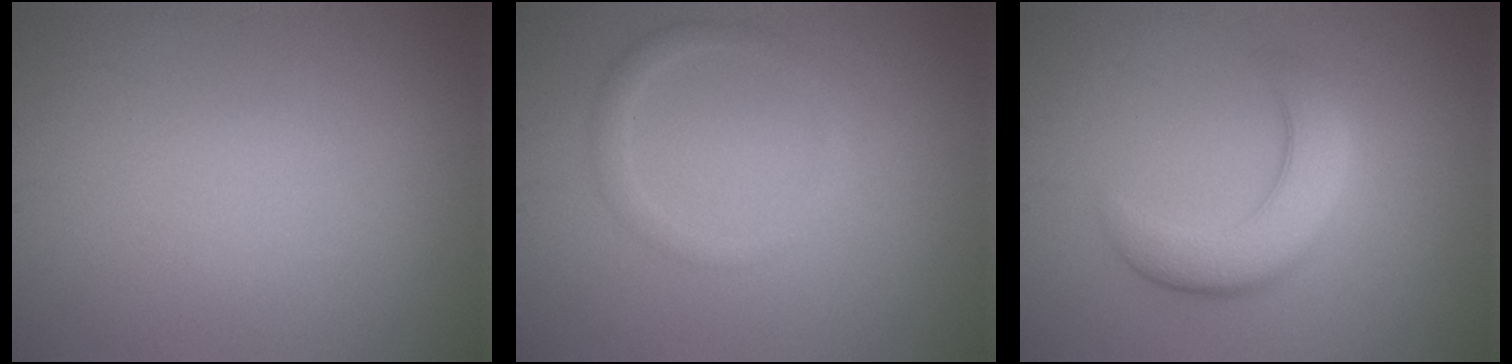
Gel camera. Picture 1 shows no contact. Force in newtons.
{"total": 1.4, "press": 1.4, "slide": 0.0}
{"total": 5.2, "press": 5.2, "slide": 0.3}